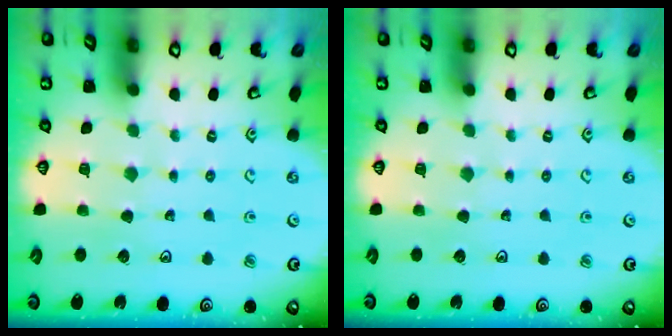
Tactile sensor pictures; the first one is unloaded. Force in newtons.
{"total": 0.0}